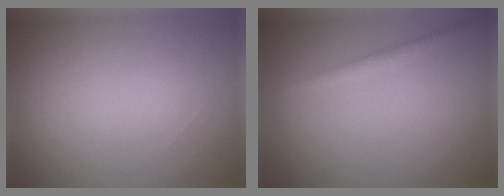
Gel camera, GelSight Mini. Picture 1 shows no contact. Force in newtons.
{"total": 1.8, "press": 1.8, "slide": 0.1}